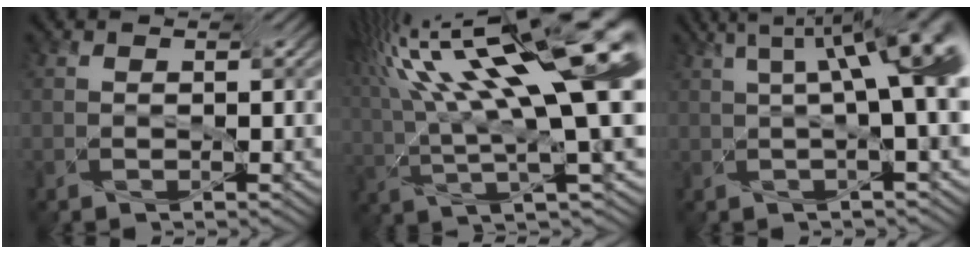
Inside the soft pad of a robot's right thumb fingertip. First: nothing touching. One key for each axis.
{"total": 17.9, "fx": 5.3, "fy": 5.4, "fz": 16.2, "tx": -0.261, "ty": 0.036, "tz": 0.091}
{"total": 11.6, "fx": 3.1, "fy": 3.4, "fz": 10.6, "tx": -0.131, "ty": 0.043, "tz": 0.038}